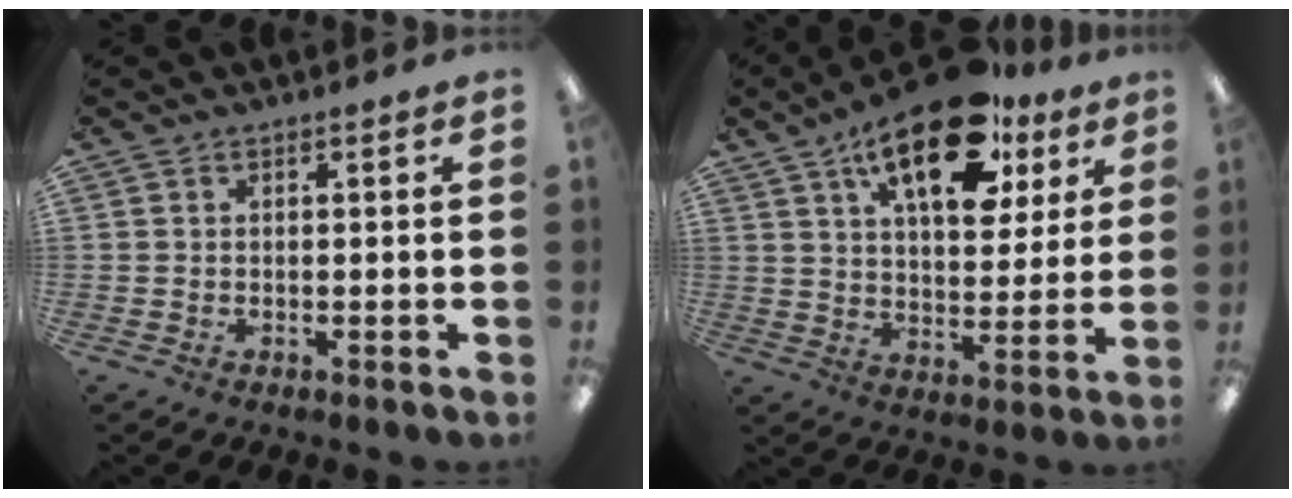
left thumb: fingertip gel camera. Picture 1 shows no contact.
{"total": 19.5, "force": [12.0, 8.6, 12.8], "torque": [-0.200, -0.052, 0.197]}